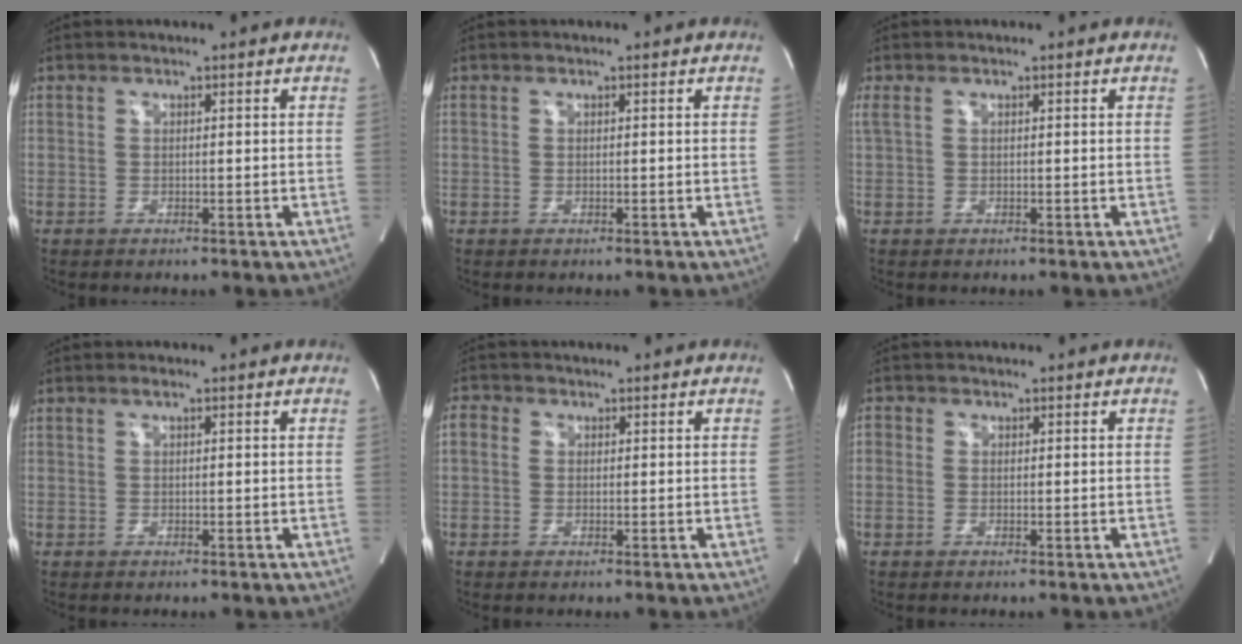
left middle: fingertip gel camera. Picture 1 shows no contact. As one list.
[{"total": 0.0}, {"total": 1.2, "force": [0.6, 0.6, 0.9], "torque": [-0.040, 0.021, 0.018]}, {"total": 0.6, "force": [0.3, 0.1, 0.5], "torque": [-0.011, 0.001, 0.004]}, {"total": 2.2, "force": [0.4, 1.9, 1.1], "torque": [-0.031, 0.018, 0.006]}, {"total": 1.3, "force": [0.1, 1.2, 0.5], "torque": [-0.005, 0.004, -0.001]}]